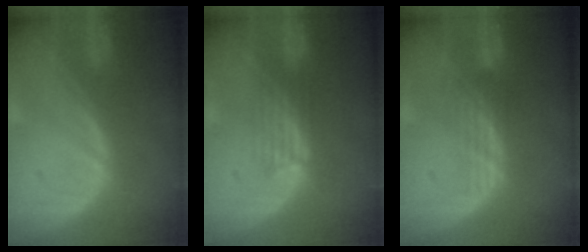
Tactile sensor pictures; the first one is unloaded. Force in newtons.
{"total": 3.1, "press": 2.8, "slide": 1.2}
{"total": 3.2, "press": 2.7, "slide": 1.7}